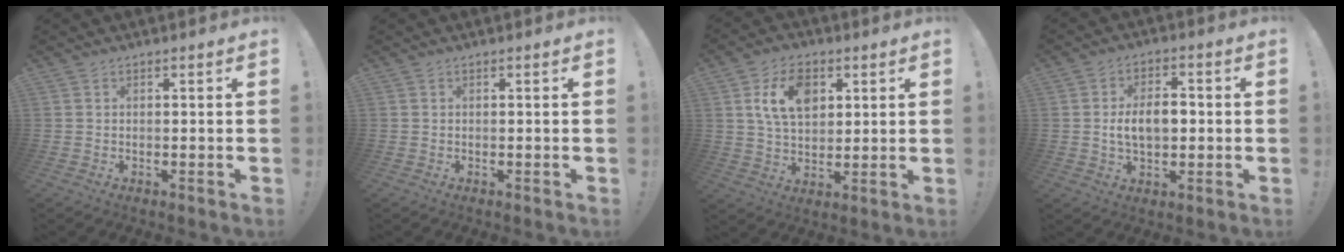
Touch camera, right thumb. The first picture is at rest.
{"total": 0.0}
{"total": 12.2, "force": [4.5, 8.1, 8.0], "torque": [-0.130, 0.003, 0.085]}
{"total": 8.3, "force": [-0.5, 5.0, 6.6], "torque": [-0.109, 0.004, -0.011]}